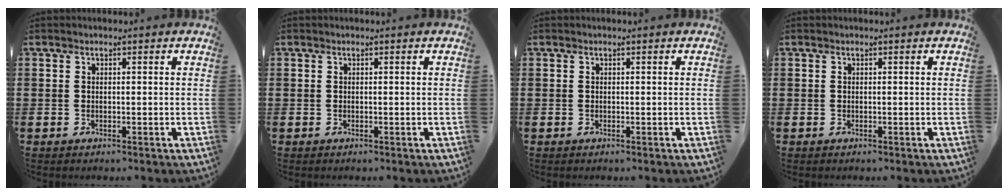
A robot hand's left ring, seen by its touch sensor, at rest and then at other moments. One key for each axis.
{"total": 0.0}
{"total": 0.0}
{"total": 0.0}